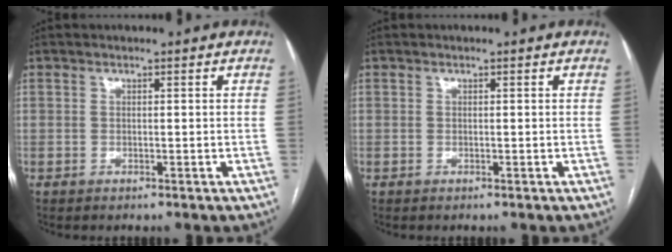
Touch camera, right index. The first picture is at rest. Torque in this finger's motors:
{"motor_torque": [0.00, 0.00, 0.00, 0.01]}